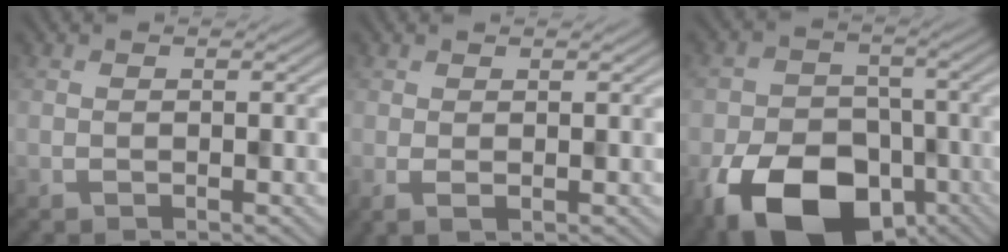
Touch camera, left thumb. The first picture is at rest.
{"total": 1.9, "force": [-0.1, 0.4, 1.8], "torque": [-0.037, 0.000, 0.002]}
{"total": 15.0, "force": [-8.0, 9.7, 8.2], "torque": [-0.162, -0.045, -0.131]}